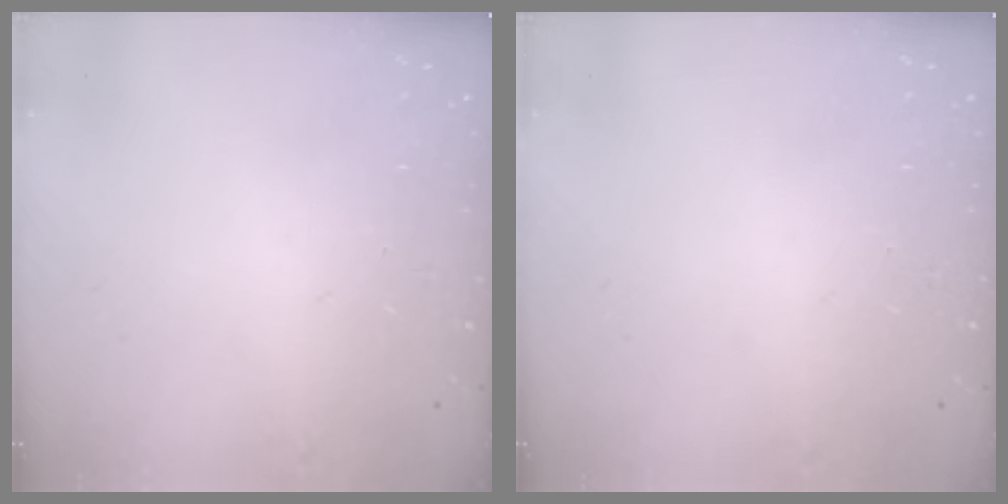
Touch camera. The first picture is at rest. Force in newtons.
{"total": 0.0}